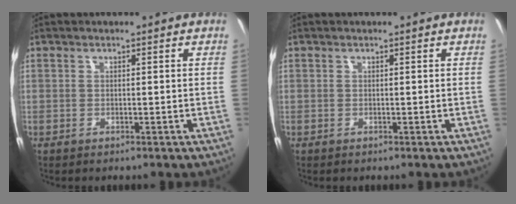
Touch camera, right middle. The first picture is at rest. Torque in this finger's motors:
{"motor_torque": [0.00, 0.00, 0.00, 0.00]}